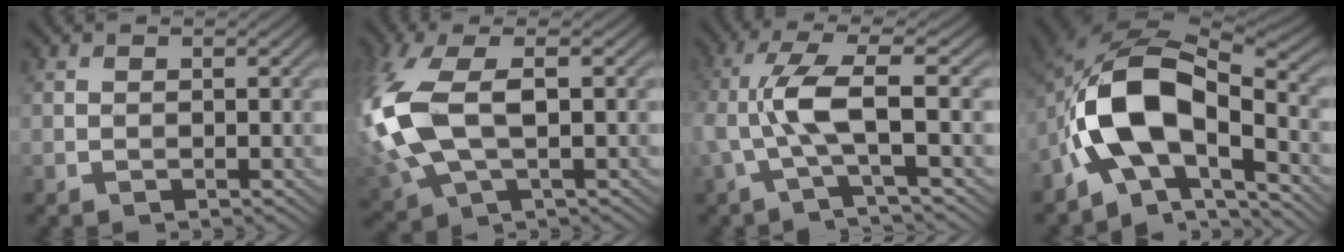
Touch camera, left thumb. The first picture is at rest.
{"total": 12.6, "force": [0.3, 6.6, 10.7], "torque": [-0.289, -0.002, 0.006]}
{"total": 6.8, "force": [-0.6, 1.3, 6.7], "torque": [-0.146, 0.018, -0.021]}
{"total": 13.7, "force": [-3.9, 7.4, 10.9], "torque": [-0.200, -0.001, -0.082]}